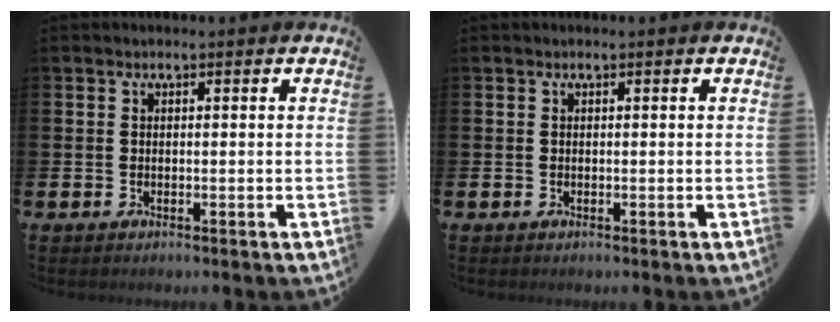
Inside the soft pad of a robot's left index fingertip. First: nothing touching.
{"total": 0.0}